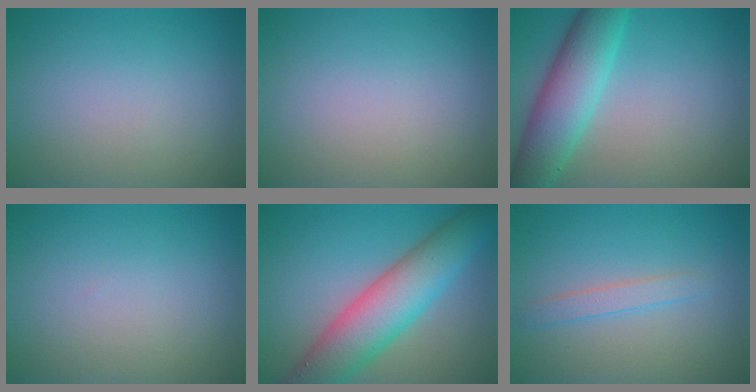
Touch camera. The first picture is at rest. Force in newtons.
{"total": 0.0}
{"total": 6.9, "press": 6.9, "slide": 0.1}
{"total": 0.0}
{"total": 8.4, "press": 8.4, "slide": 0.3}
{"total": 1.6, "press": 1.6, "slide": 0.1}